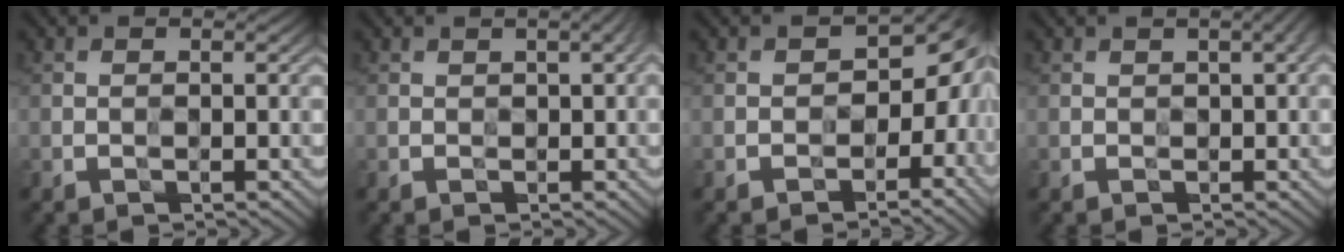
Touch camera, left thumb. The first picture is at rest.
{"total": 1.0, "force": [0.1, 0.5, 0.9], "torque": [-0.007, -0.001, 0.005]}
{"total": 7.7, "force": [-2.6, 5.4, 4.8], "torque": [-0.021, -0.023, -0.038]}
{"total": 1.3, "force": [0.3, 0.6, 1.1], "torque": [-0.007, 0.000, 0.008]}